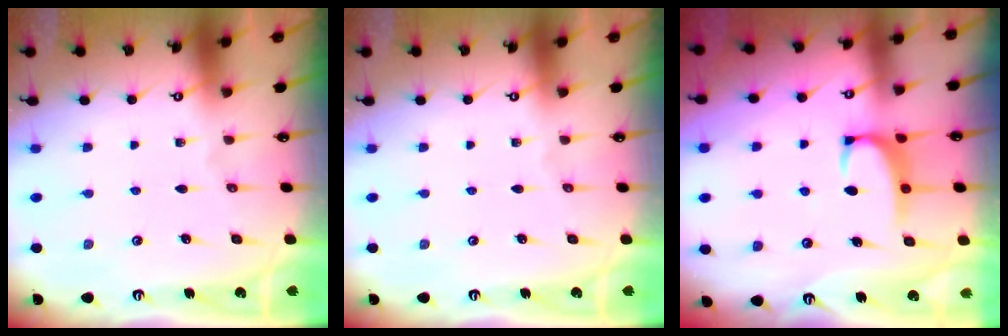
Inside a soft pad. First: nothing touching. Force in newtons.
{"total": 0.0}
{"total": 2.3, "press": 2.2, "slide": 0.6}